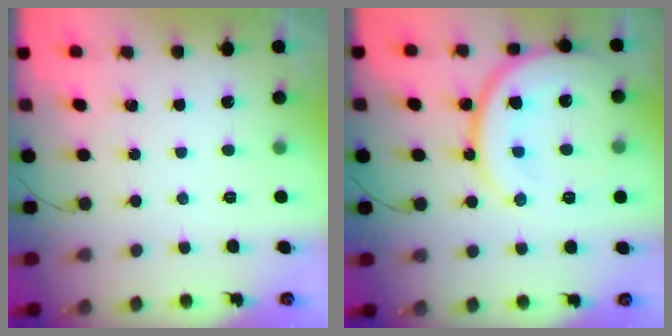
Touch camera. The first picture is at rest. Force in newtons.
{"total": 17.6, "press": 17.6, "slide": 1.7}